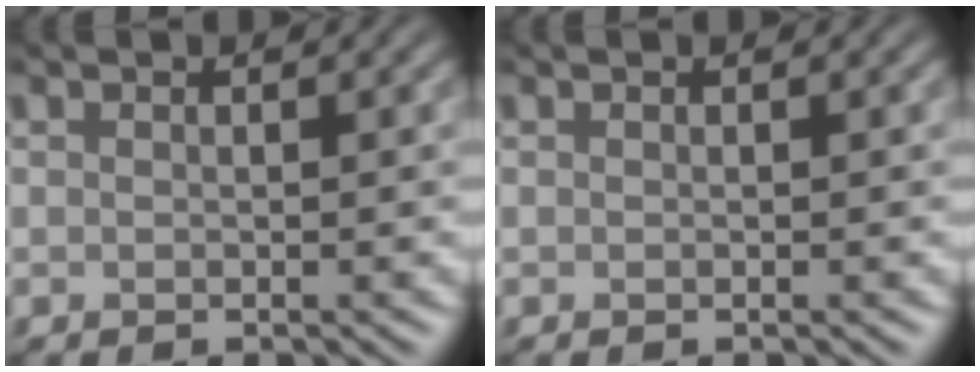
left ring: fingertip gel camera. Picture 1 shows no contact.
{"total": 0.0}